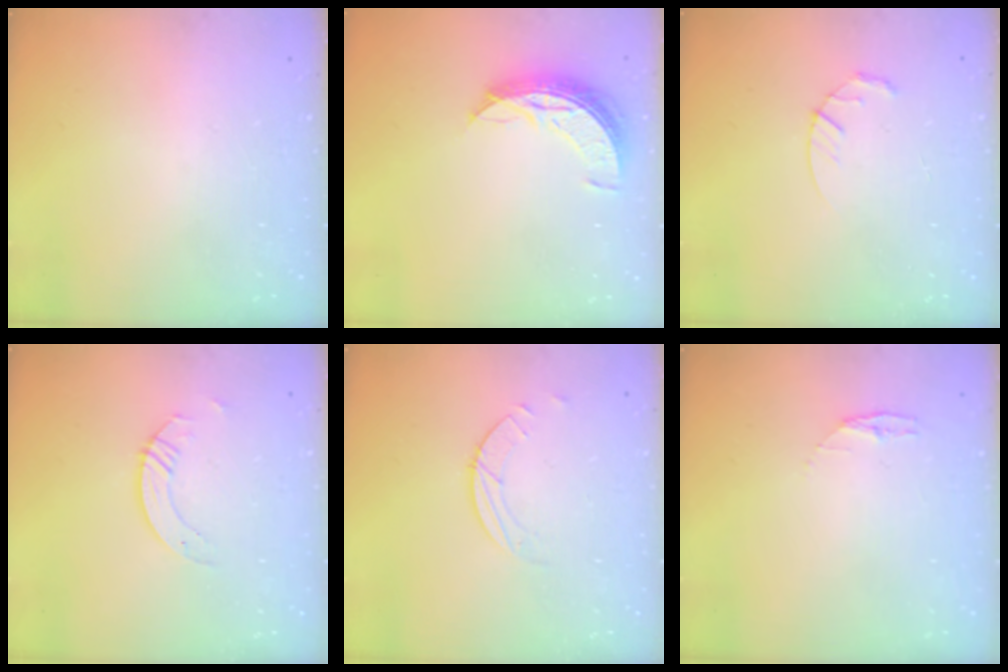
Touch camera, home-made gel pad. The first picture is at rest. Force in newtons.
{"total": 8.2, "press": 8.1, "slide": 0.3}
{"total": 3.6, "press": 3.6, "slide": 0.5}
{"total": 3.2, "press": 3.1, "slide": 0.3}
{"total": 1.5, "press": 1.5, "slide": 0.1}
{"total": 3.4, "press": 3.4, "slide": 0.4}